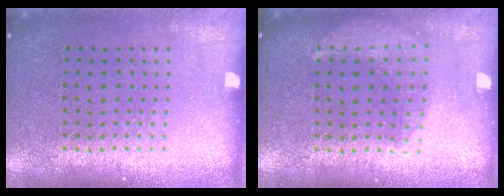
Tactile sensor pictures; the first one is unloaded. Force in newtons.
{"total": 1.4, "press": 1.4, "slide": 0.1}